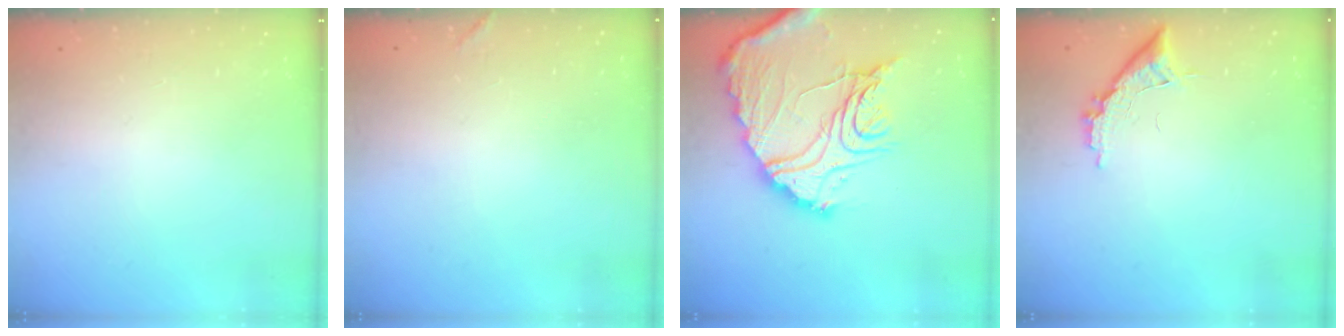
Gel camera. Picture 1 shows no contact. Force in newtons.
{"total": 5.2, "press": 5.2, "slide": 0.1}
{"total": 22.0, "press": 21.9, "slide": 2.1}
{"total": 9.0, "press": 9.0, "slide": 0.4}